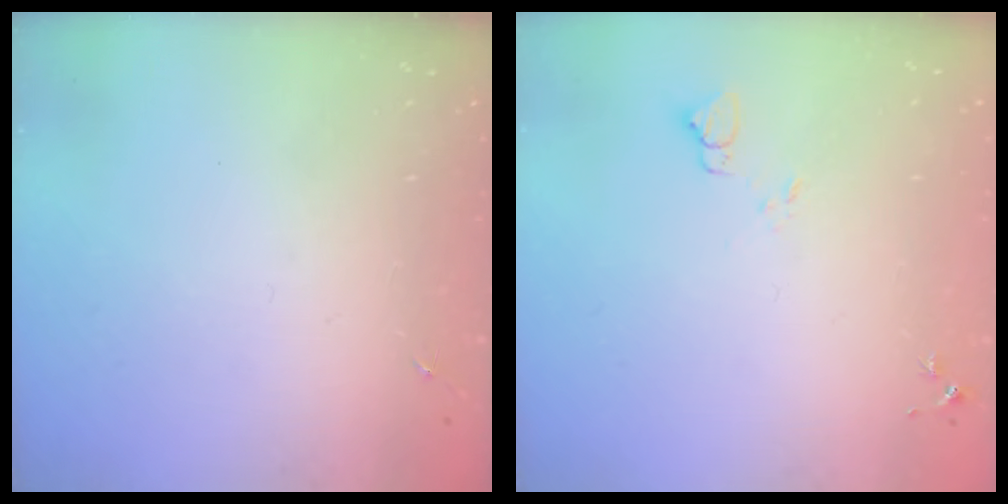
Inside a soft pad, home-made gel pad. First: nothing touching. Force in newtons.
{"total": 4.5, "press": 4.5, "slide": 0.4}